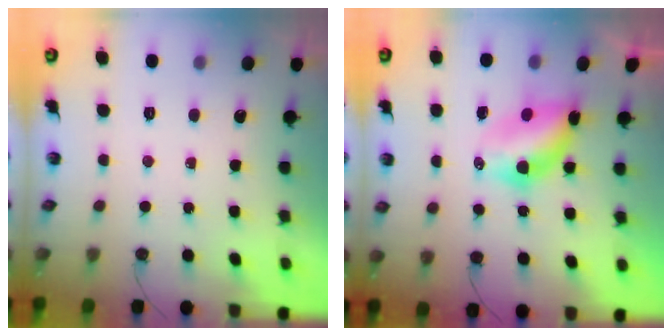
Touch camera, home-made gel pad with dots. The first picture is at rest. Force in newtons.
{"total": 6.0, "press": 6.0, "slide": 0.3}